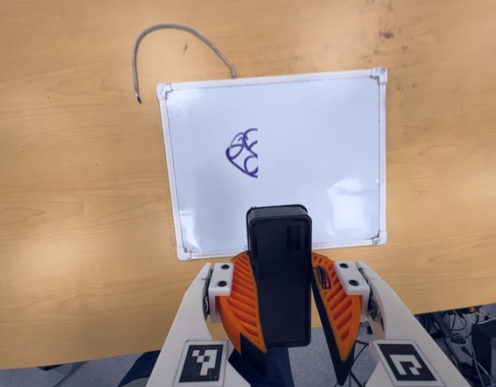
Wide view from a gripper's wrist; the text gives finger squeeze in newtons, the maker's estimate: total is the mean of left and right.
{"total": 10.3, "left": 9.9, "right": 10.6}